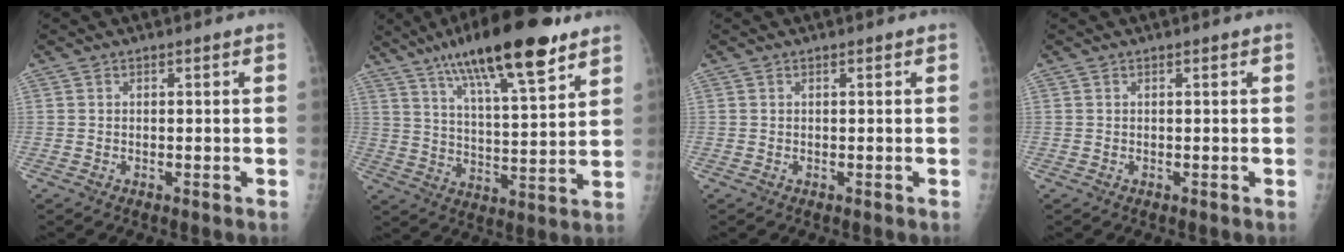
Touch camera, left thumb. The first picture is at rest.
{"total": 19.8, "force": [12.6, 4.8, 14.5], "torque": [-0.218, -0.043, 0.208]}
{"total": 0.0}
{"total": 0.0}